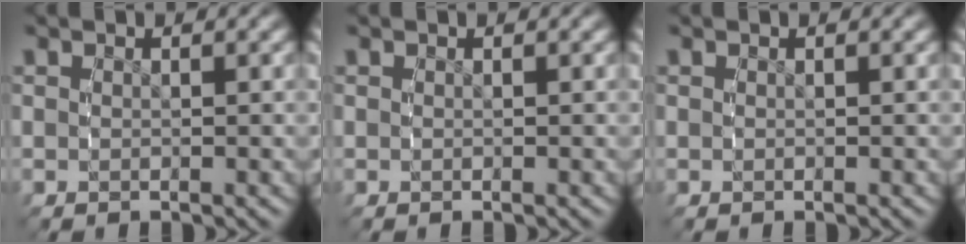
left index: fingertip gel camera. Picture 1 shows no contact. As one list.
[{"total": 0.0}, {"total": 0.0}]